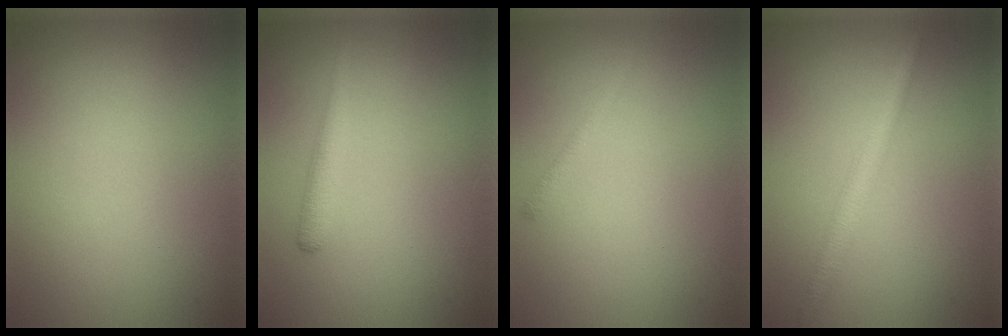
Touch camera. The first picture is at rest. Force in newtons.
{"total": 1.7, "press": 1.7, "slide": 0.1}
{"total": 0.8, "press": 0.8, "slide": 0.0}
{"total": 2.3, "press": 2.3, "slide": 0.1}